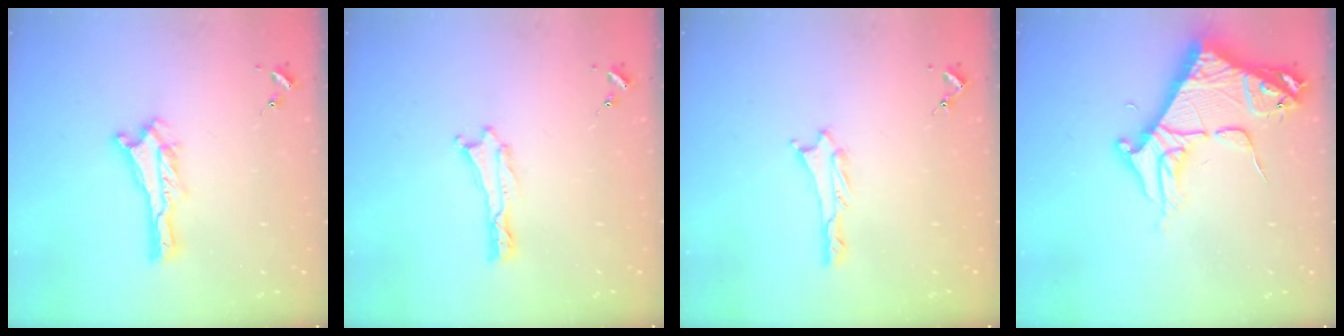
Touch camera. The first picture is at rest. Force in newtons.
{"total": 0.0}
{"total": 0.8, "press": 0.8, "slide": 0.2}
{"total": 8.8, "press": 8.7, "slide": 0.8}